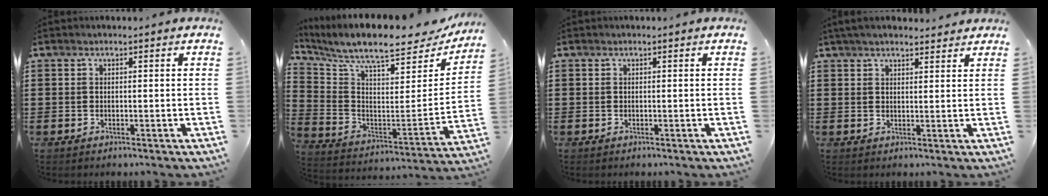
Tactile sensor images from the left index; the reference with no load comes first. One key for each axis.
{"total": 8.7, "fx": 7.7, "fy": 0.9, "fz": 3.9, "tx": -0.105, "ty": -0.067, "tz": 0.128}
{"total": 0.0}
{"total": 3.1, "fx": 2.8, "fy": 0.5, "fz": 1.2, "tx": -0.030, "ty": 0.002, "tz": 0.052}